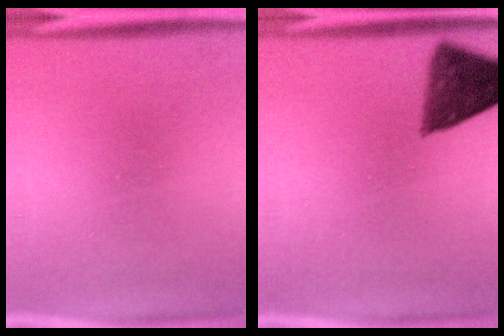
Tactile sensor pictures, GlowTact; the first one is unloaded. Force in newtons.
{"total": 7.6}